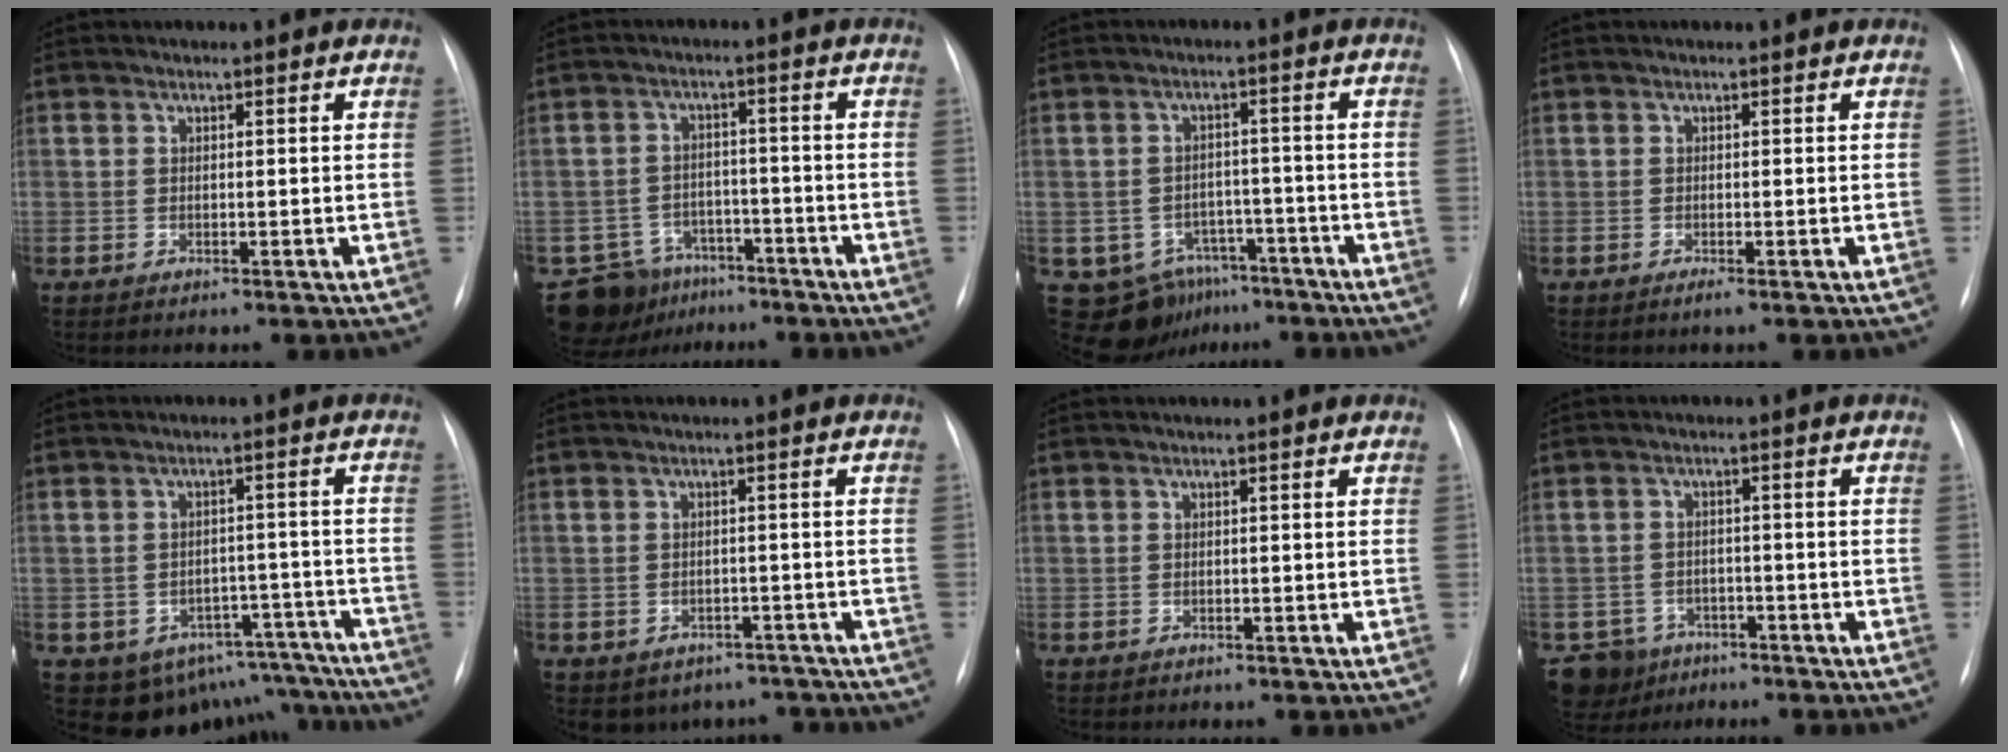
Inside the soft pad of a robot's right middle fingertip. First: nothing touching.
{"total": 9.4, "force": [-6.9, 6.2, 1.2], "torque": [-0.028, 0.018, -0.101]}
{"total": 9.2, "force": [-6.0, 6.7, 2.3], "torque": [-0.032, 0.021, -0.081]}
{"total": 0.7, "force": [-0.5, -0.1, 0.5], "torque": [-0.010, -0.002, -0.009]}
{"total": 12.3, "force": [-9.6, 7.2, 2.3], "torque": [-0.013, 0.044, -0.108]}
{"total": 7.0, "force": [-5.6, 4.2, 0.7], "torque": [0.007, 0.019, -0.063]}
{"total": 0.0}
{"total": 6.2, "force": [-4.2, 4.5, 0.2], "torque": [-0.002, 0.005, -0.065]}